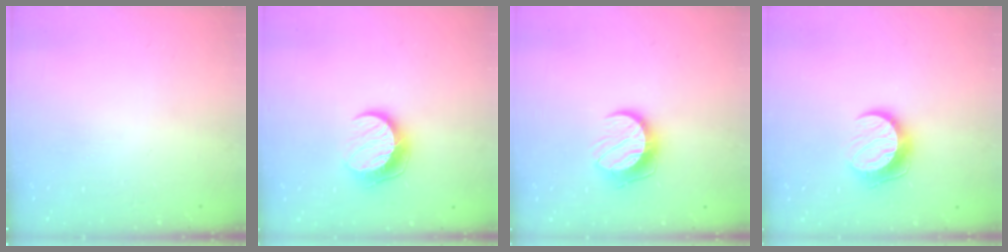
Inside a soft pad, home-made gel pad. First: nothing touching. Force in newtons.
{"total": 10.1, "press": 10.1, "slide": 0.5}
{"total": 10.1, "press": 10.1, "slide": 0.5}
{"total": 9.9, "press": 9.9, "slide": 0.1}